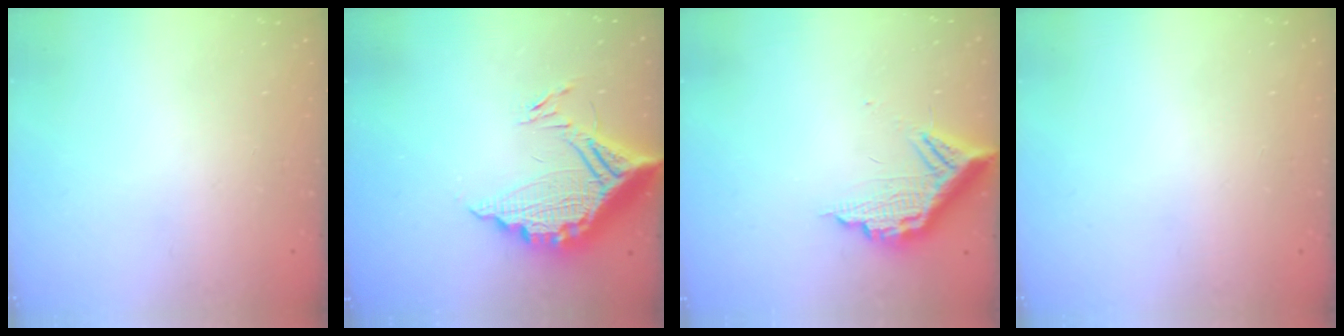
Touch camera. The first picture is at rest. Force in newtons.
{"total": 16.3, "press": 16.3, "slide": 1.3}
{"total": 11.4, "press": 11.3, "slide": 1.1}
{"total": 0.0}